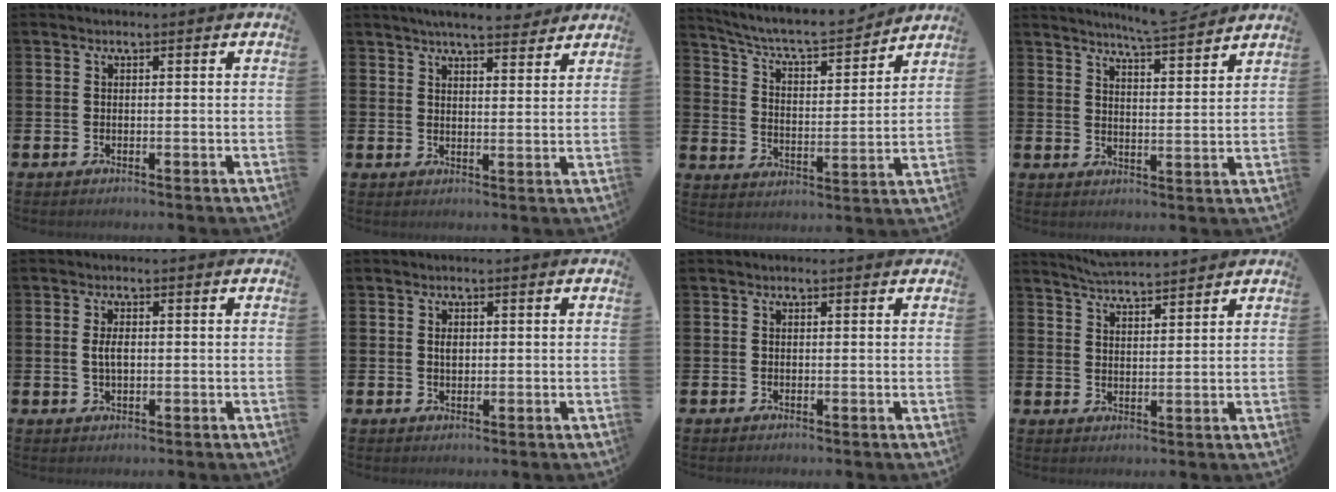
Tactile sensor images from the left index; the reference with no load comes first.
{"total": 5.5, "force": [5.2, 0.7, 1.6], "torque": [-0.030, -0.022, 0.091]}
{"total": 7.6, "force": [7.1, 1.5, 2.5], "torque": [-0.072, -0.056, 0.117]}
{"total": 6.1, "force": [5.9, -0.6, 1.2], "torque": [-0.035, -0.039, 0.103]}
{"total": 2.7, "force": [0.2, 1.3, 2.4], "torque": [-0.047, 0.007, 0.002]}
{"total": 1.5, "force": [0.3, 1.0, 1.1], "torque": [-0.006, -0.001, 0.000]}
{"total": 0.0}
{"total": 4.8, "force": [4.8, -0.1, 0.5], "torque": [-0.017, -0.027, 0.085]}